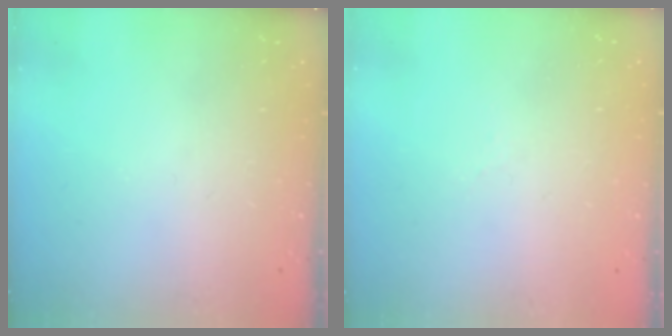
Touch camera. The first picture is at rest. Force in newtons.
{"total": 2.7, "press": 2.6, "slide": 0.7}